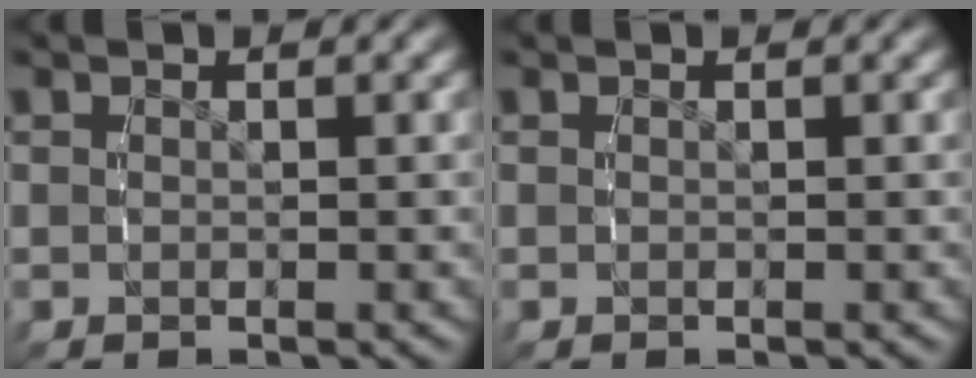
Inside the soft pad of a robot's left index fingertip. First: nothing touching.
{"total": 0.0}